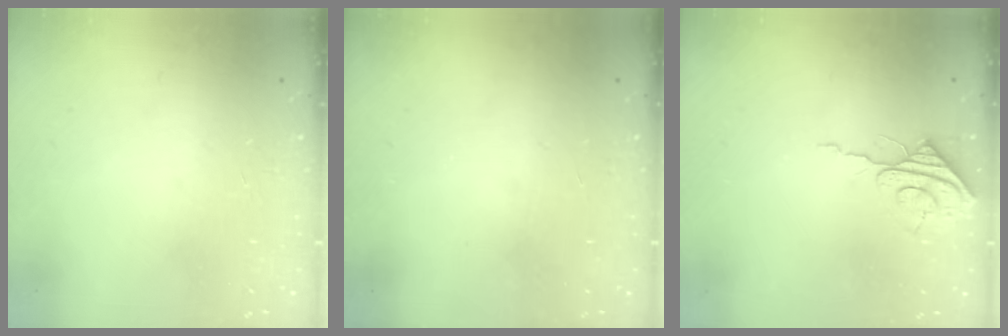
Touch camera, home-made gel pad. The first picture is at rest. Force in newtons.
{"total": 0.0}
{"total": 7.7, "press": 7.6, "slide": 0.7}